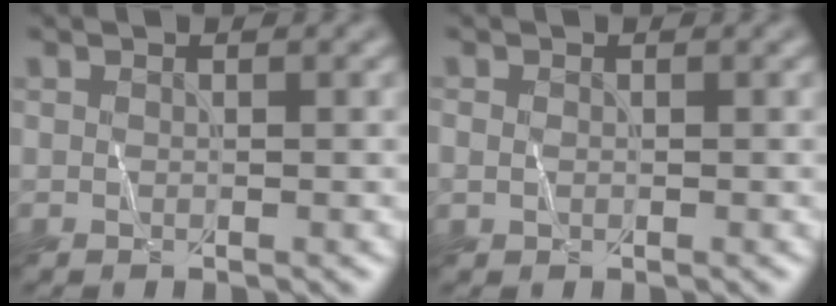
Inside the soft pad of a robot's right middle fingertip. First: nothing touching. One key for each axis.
{"total": 0.8, "fx": 0.0, "fy": 0.7, "fz": 0.5, "tx": -0.010, "ty": -0.001, "tz": -0.001}